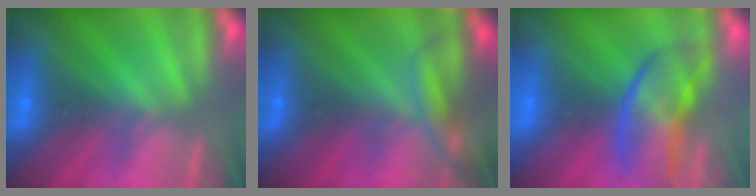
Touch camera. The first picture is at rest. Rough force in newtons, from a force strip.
{"total": 9.4}
{"total": 2.7}